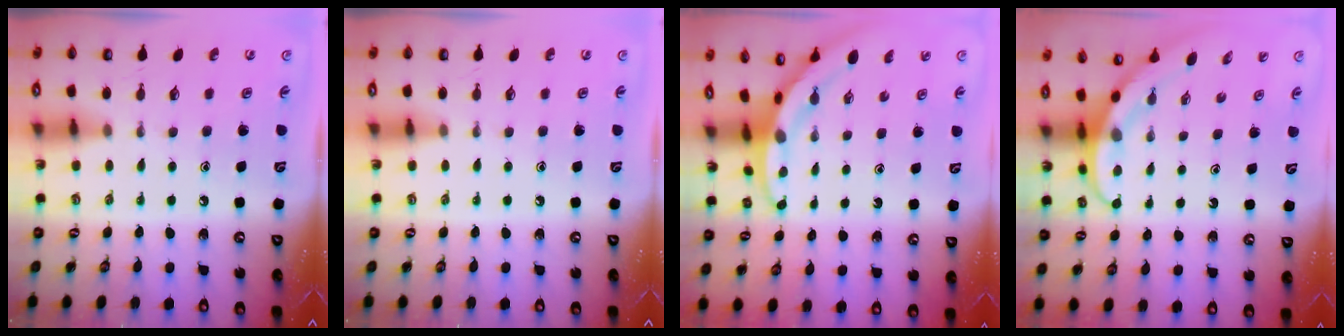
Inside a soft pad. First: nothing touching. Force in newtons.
{"total": 0.0}
{"total": 3.3, "press": 3.3, "slide": 0.3}
{"total": 3.7, "press": 3.7, "slide": 0.3}